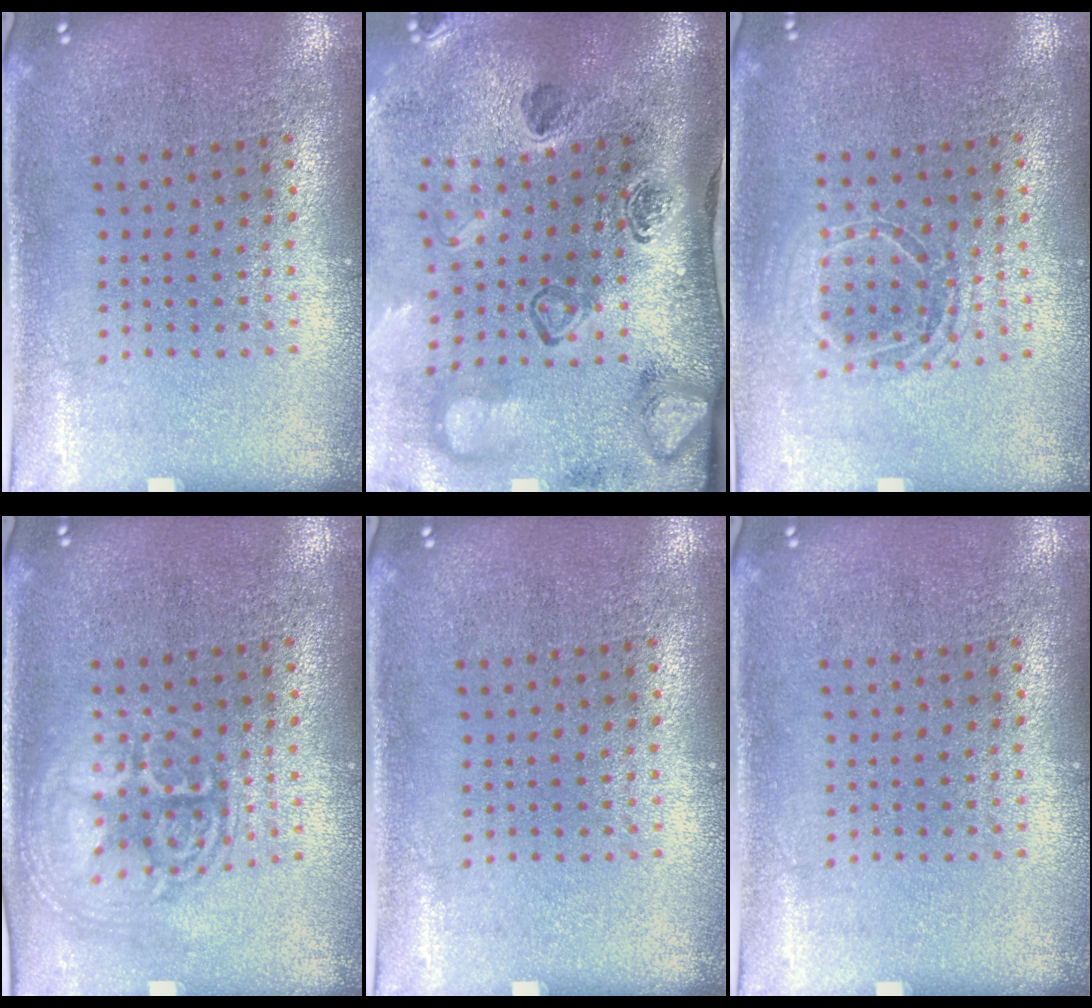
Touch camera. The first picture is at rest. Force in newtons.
{"total": 4.3, "press": 2.9, "slide": 3.2}
{"total": 1.5, "press": 1.3, "slide": 0.7}
{"total": 2.9, "press": 2.9, "slide": 0.4}
{"total": 0.0}
{"total": 0.0}